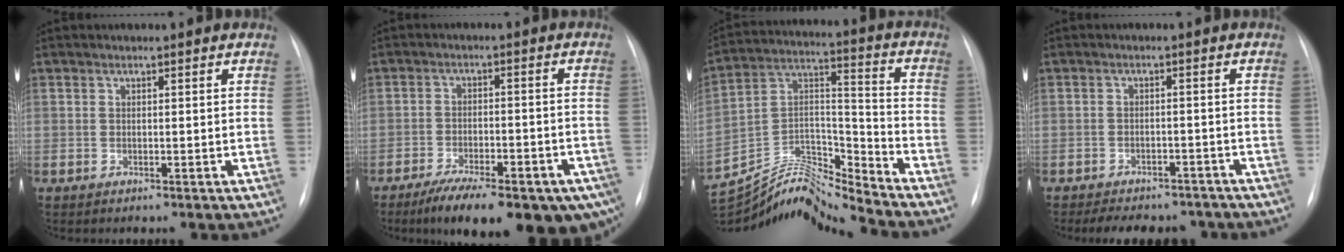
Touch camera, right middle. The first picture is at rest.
{"total": 19.6, "force": [-13.1, 6.4, 13.1], "torque": [-0.139, 0.000, -0.178]}
{"total": 17.0, "force": [-16.7, -0.4, 3.4], "torque": [-0.066, 0.054, -0.299]}
{"total": 11.0, "force": [-9.6, 4.4, 3.4], "torque": [-0.052, 0.009, -0.114]}